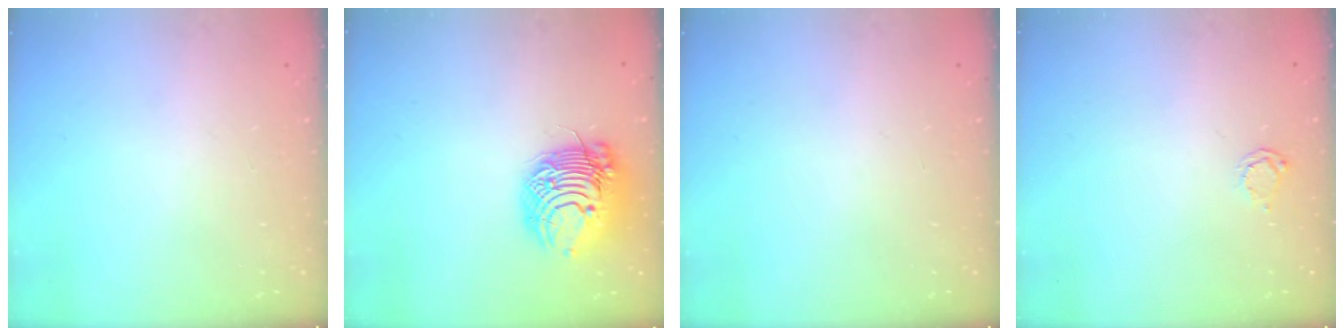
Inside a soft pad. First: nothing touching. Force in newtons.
{"total": 14.8, "press": 14.8, "slide": 0.2}
{"total": 0.0}
{"total": 2.7, "press": 2.7, "slide": 0.4}